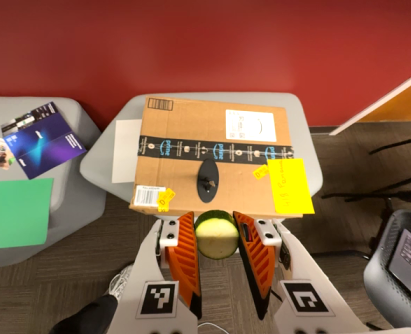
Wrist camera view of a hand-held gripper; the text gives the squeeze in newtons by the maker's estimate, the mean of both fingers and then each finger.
{"total": 11.6, "left": 11.7, "right": 11.5}